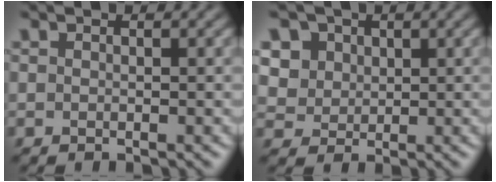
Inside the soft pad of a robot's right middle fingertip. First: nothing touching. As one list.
[{"total": 7.5, "force": [3.5, 5.9, 2.9], "torque": [-0.076, 0.017, 0.055]}]